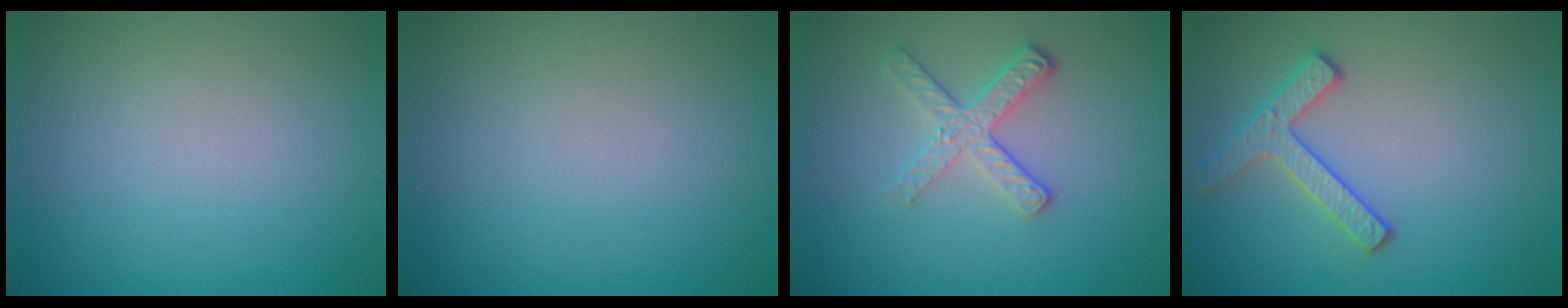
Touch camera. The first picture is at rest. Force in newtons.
{"total": 0.0}
{"total": 3.0, "press": 2.6, "slide": 1.6}
{"total": 2.5, "press": 2.5, "slide": 0.4}